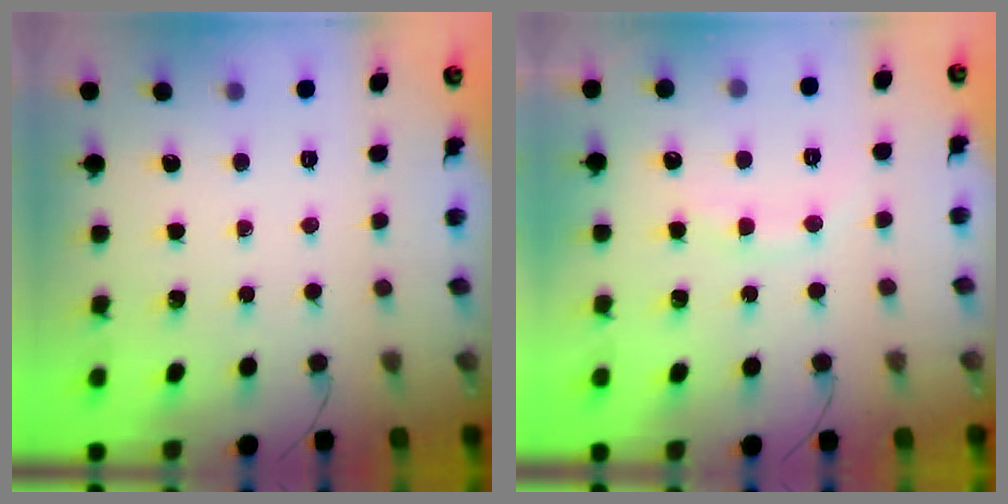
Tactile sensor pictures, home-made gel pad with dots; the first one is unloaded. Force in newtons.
{"total": 9.2, "press": 9.1, "slide": 1.5}